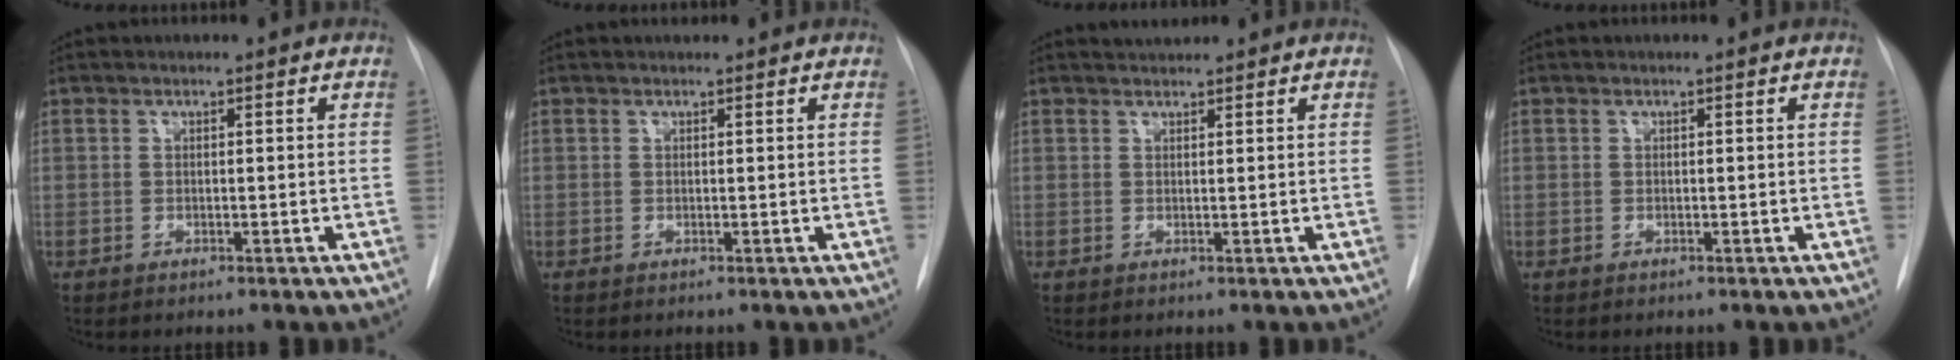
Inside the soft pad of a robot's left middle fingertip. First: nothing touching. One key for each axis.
{"total": 0.8, "fx": 0.8, "fy": 0.2, "fz": 0.2, "tx": -0.012, "ty": 0.011, "tz": 0.015}
{"total": 1.2, "fx": 1.2, "fy": 0.1, "fz": 0.0, "tx": -0.010, "ty": 0.007, "tz": 0.024}
{"total": 0.0}